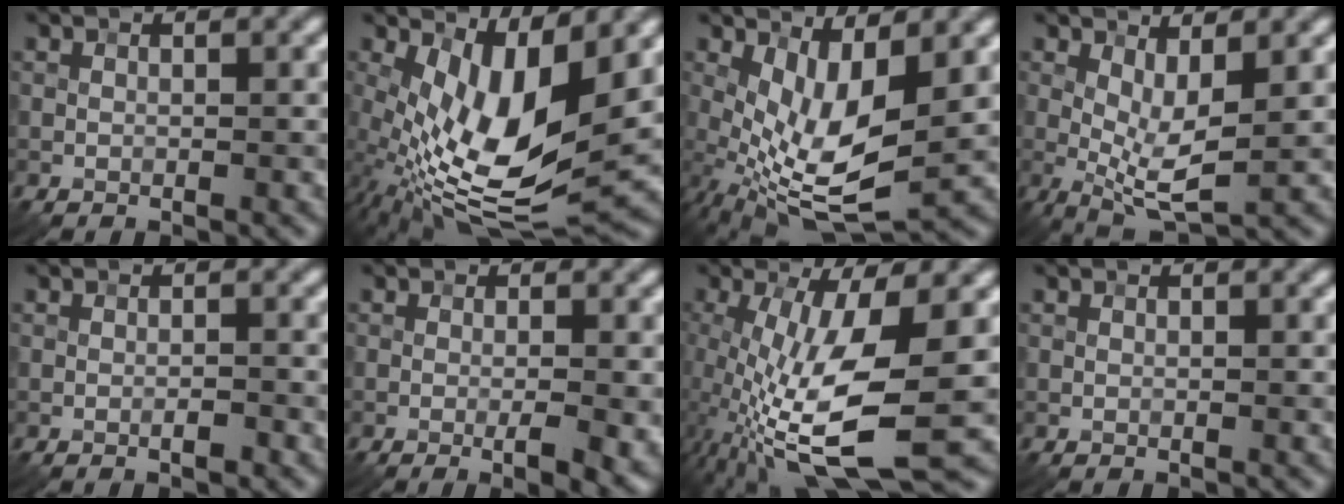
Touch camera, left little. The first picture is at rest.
{"total": 12.3, "force": [0.9, 5.3, 11.1], "torque": [-0.213, -0.024, 0.018]}
{"total": 8.3, "force": [-0.1, 3.3, 7.7], "torque": [-0.158, -0.014, 0.000]}
{"total": 4.9, "force": [0.1, 1.6, 4.6], "torque": [-0.089, -0.009, 0.003]}
{"total": 1.2, "force": [-0.7, 0.2, 0.9], "torque": [-0.014, 0.001, -0.012]}
{"total": 3.4, "force": [-1.0, 0.5, 3.2], "torque": [-0.050, -0.003, -0.017]}
{"total": 12.9, "force": [-2.2, 4.2, 12.0], "torque": [-0.228, -0.020, -0.038]}
{"total": 0.0}